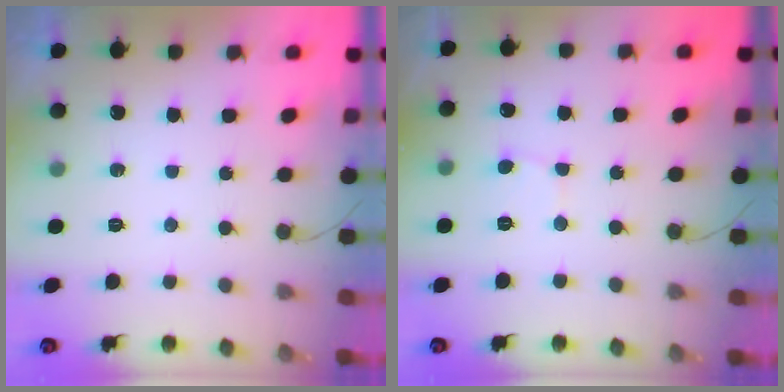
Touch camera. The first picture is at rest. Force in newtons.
{"total": 2.1, "press": 2.1, "slide": 0.2}